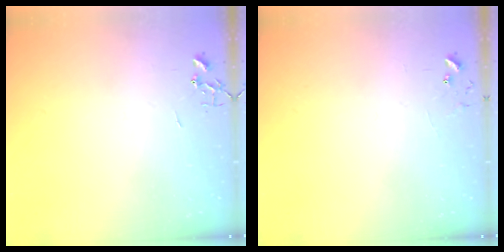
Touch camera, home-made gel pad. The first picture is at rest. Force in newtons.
{"total": 5.8, "press": 5.8, "slide": 0.5}